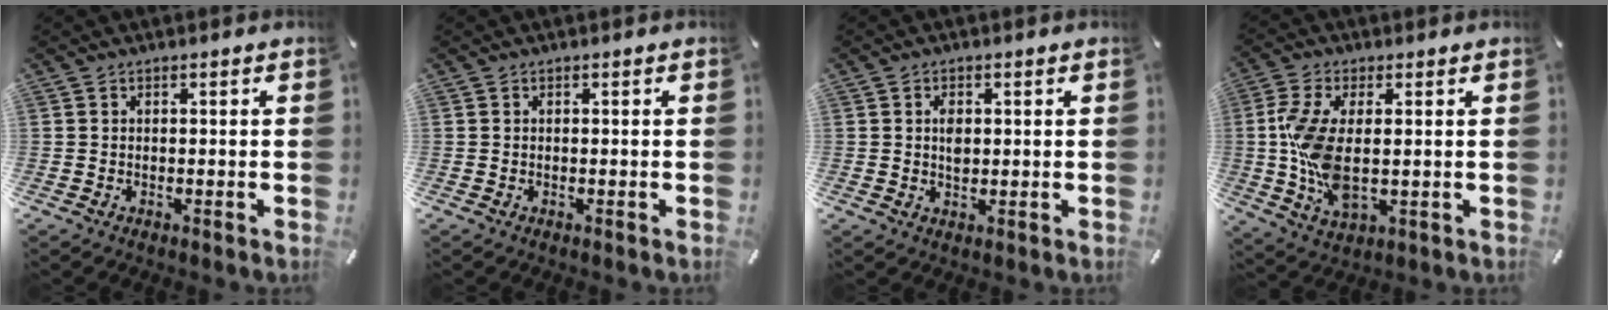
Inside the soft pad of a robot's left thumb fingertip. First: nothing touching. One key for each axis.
{"total": 0.0}
{"total": 2.9, "fx": 0.4, "fy": 2.0, "fz": 2.0, "tx": -0.035, "ty": 0.003, "tz": 0.003}
{"total": 12.2, "fx": 0.2, "fy": 6.0, "fz": 10.7, "tx": -0.238, "ty": -0.013, "tz": 0.006}